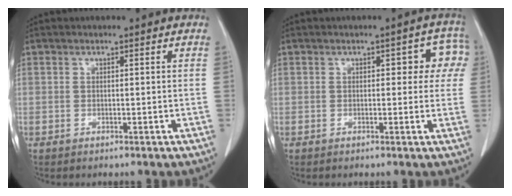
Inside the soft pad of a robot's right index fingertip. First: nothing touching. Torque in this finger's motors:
{"motor_torque": [0.07, 0.07, 0.09, 0.00]}